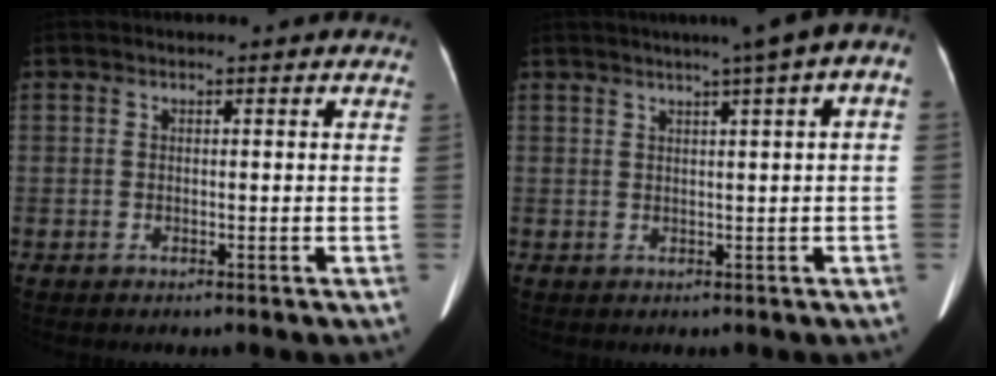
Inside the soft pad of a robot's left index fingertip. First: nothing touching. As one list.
[{"total": 8.7, "force": [4.0, 0.5, 7.7], "torque": [-0.101, 0.033, 0.044]}]